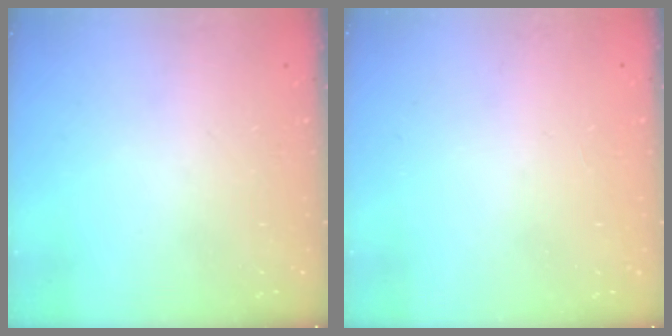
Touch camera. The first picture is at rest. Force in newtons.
{"total": 1.7, "press": 1.6, "slide": 0.2}